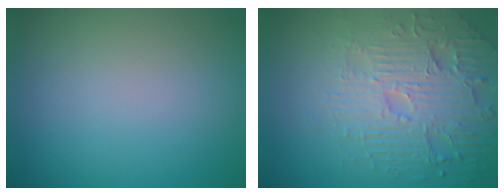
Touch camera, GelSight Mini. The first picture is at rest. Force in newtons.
{"total": 6.2, "press": 5.0, "slide": 3.7}